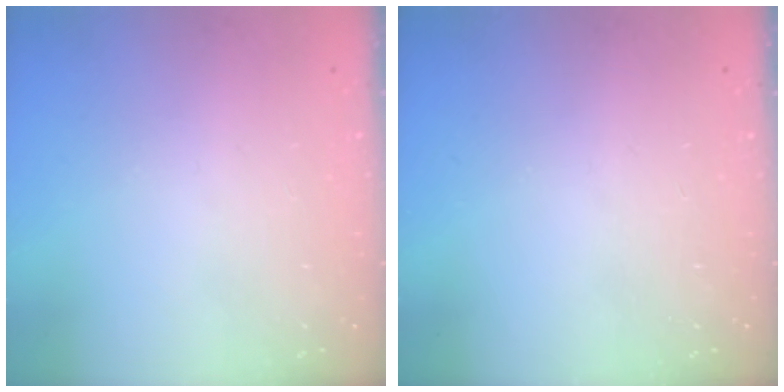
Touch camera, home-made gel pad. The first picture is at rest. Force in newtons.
{"total": 0.0}